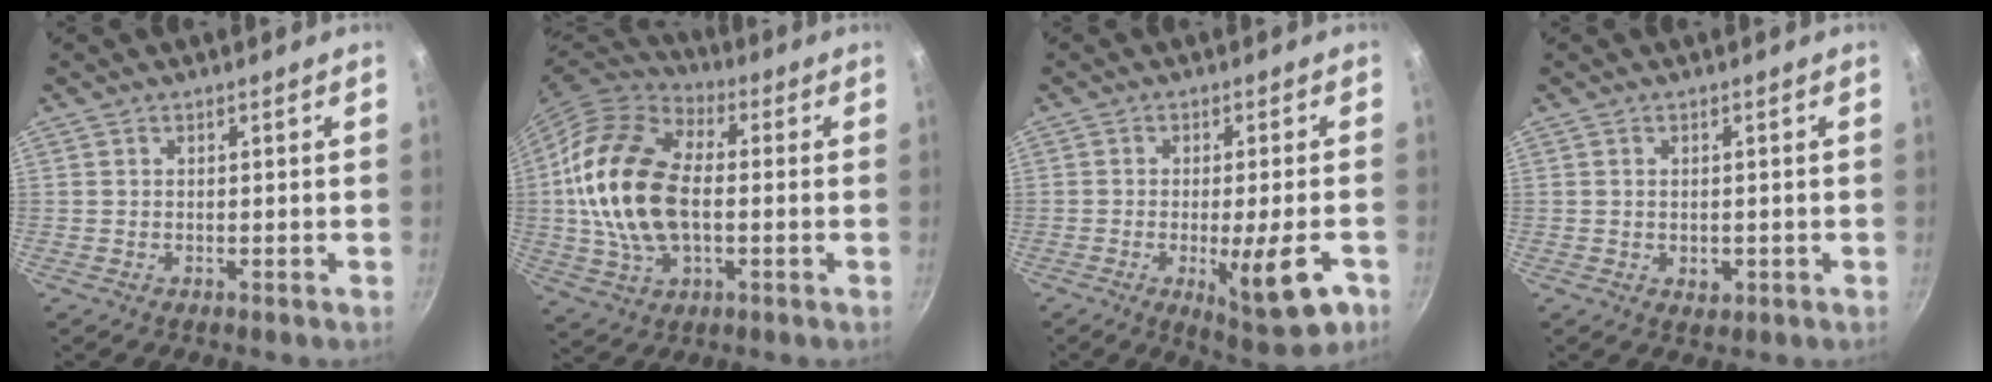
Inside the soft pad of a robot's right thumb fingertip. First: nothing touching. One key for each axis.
{"total": 20.7, "fx": -0.1, "fy": 12.7, "fz": 16.4, "tx": -0.302, "ty": 0.022, "tz": -0.011}
{"total": 11.7, "fx": -4.2, "fy": 2.8, "fz": 10.5, "tx": -0.132, "ty": 0.001, "tz": -0.053}
{"total": 2.3, "fx": -0.4, "fy": 1.6, "fz": 1.6, "tx": -0.022, "ty": -0.004, "tz": -0.005}